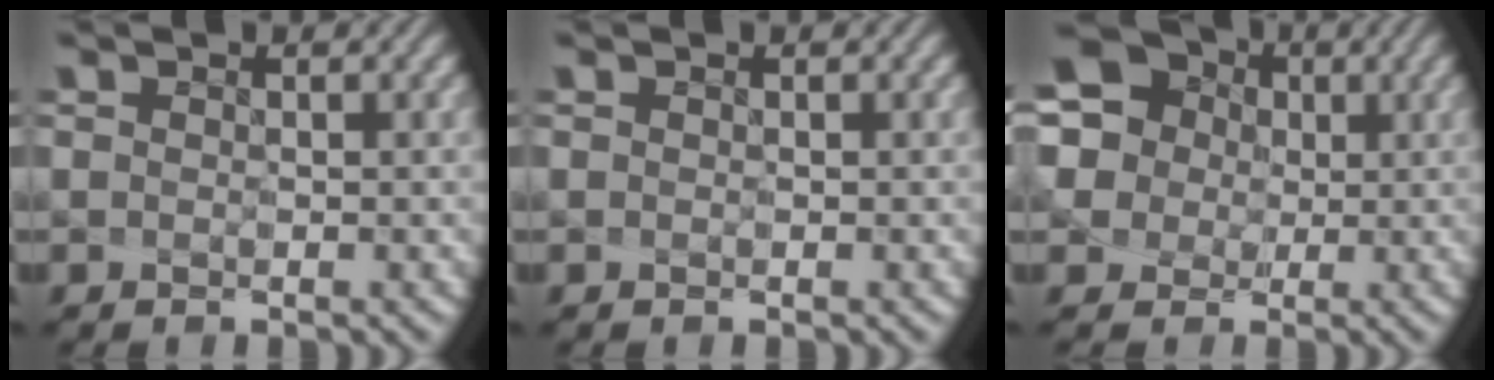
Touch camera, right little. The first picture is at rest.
{"total": 0.0}
{"total": 12.0, "force": [3.9, 10.4, 4.4], "torque": [-0.132, 0.021, 0.075]}